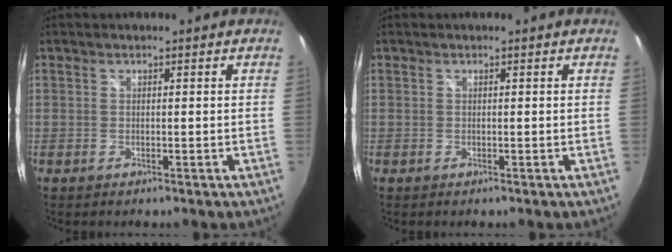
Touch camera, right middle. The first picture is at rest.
{"total": 0.0}